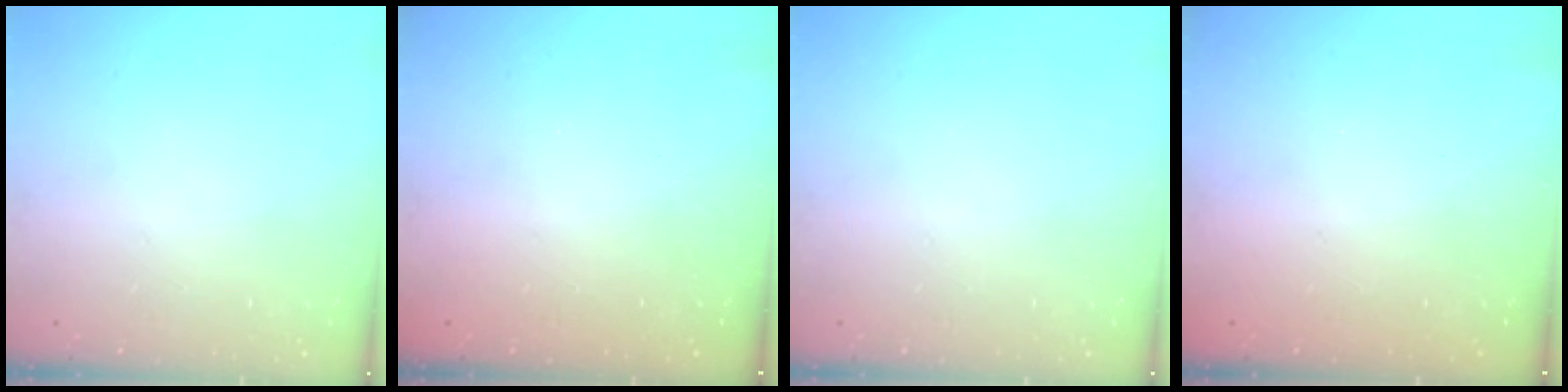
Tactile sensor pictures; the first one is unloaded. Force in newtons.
{"total": 2.4, "press": 2.3, "slide": 0.7}
{"total": 0.0}
{"total": 2.2, "press": 2.1, "slide": 0.8}